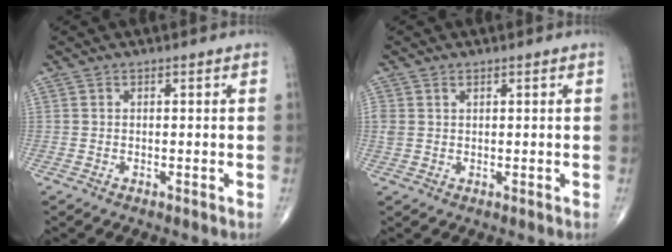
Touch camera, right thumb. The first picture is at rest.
{"total": 1.9, "force": [0.7, 1.4, 1.1], "torque": [-0.031, 0.004, 0.020]}